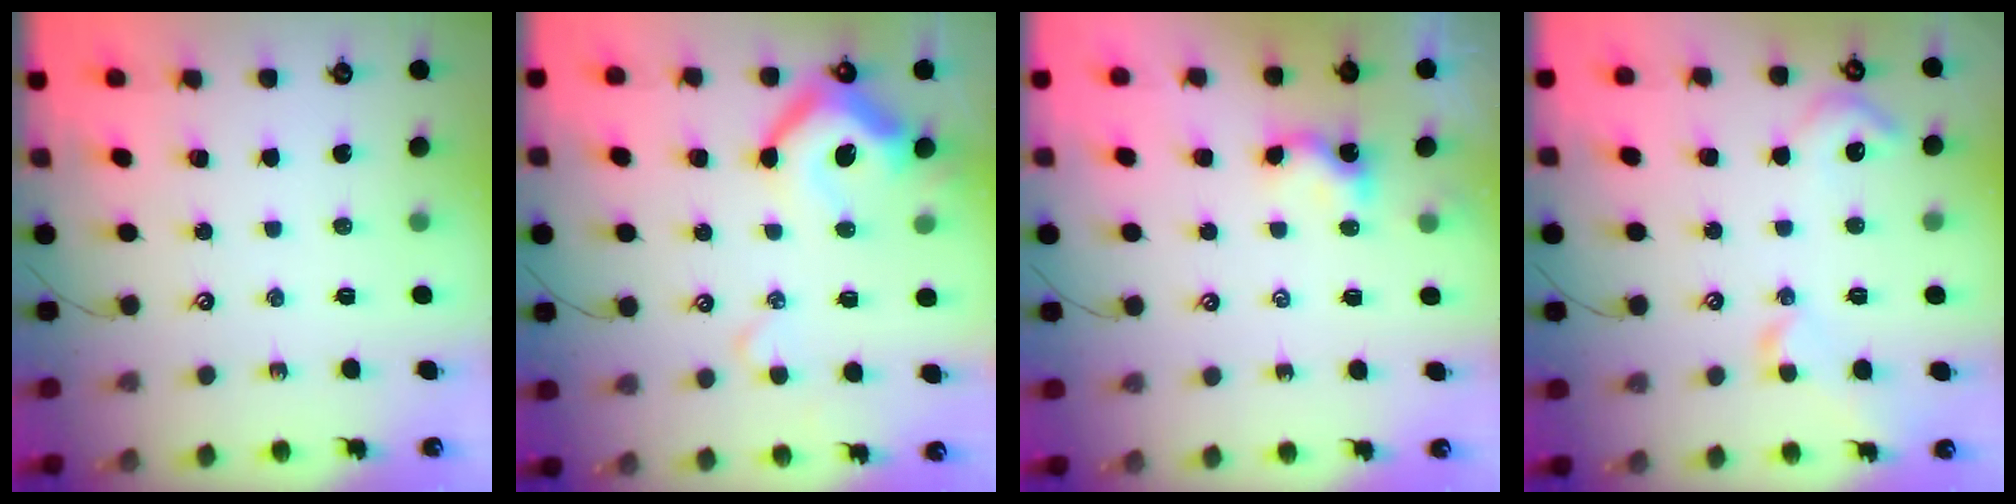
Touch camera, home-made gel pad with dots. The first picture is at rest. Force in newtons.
{"total": 10.7, "press": 10.5, "slide": 2.1}
{"total": 3.3, "press": 3.3, "slide": 0.5}
{"total": 5.4, "press": 5.4, "slide": 0.8}